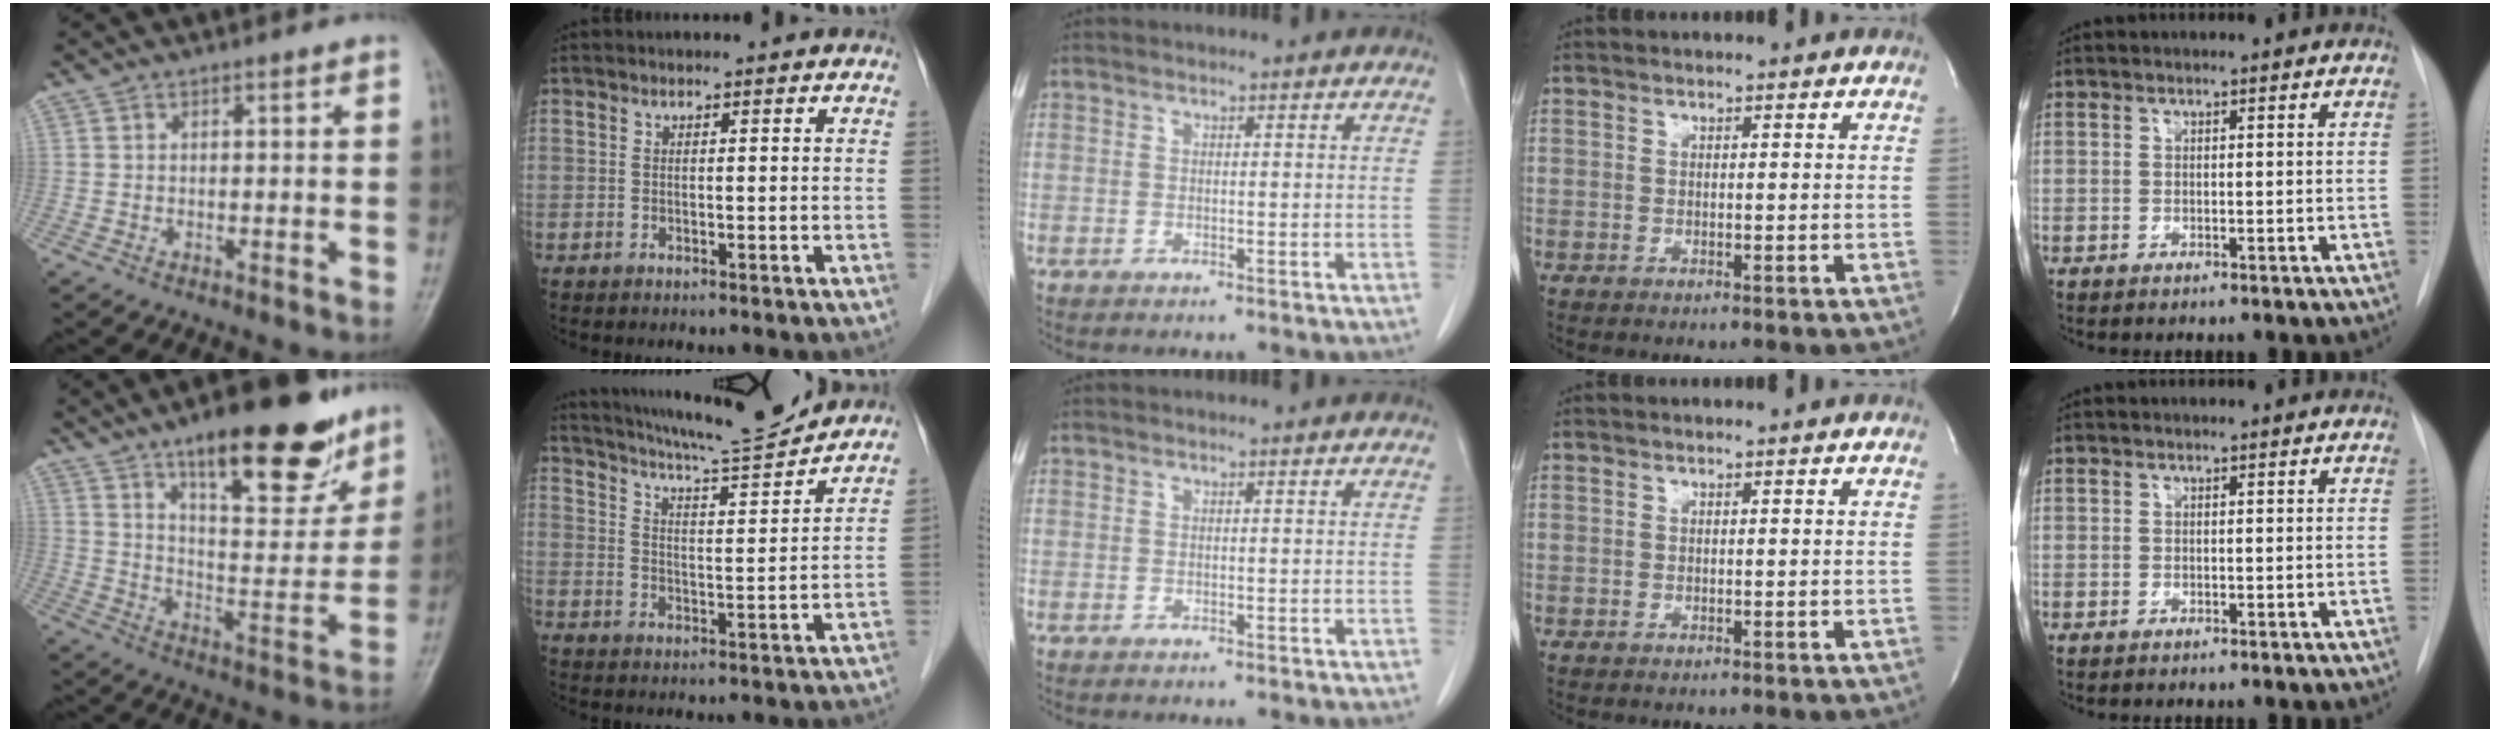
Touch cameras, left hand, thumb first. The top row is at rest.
{"thumb": {"total": 21.8, "force": [13.9, 7.5, 14.9], "torque": [-0.170, -0.067, 0.215]}, "index": {"total": 13.2, "force": [12.5, -0.4, 4.2], "torque": [-0.077, -0.010, 0.188]}}